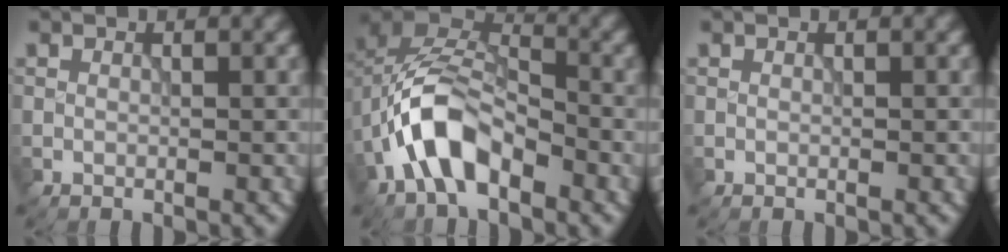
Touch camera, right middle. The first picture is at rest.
{"total": 7.8, "force": [-3.1, 4.4, 5.6], "torque": [-0.101, 0.015, -0.070]}
{"total": 0.0}